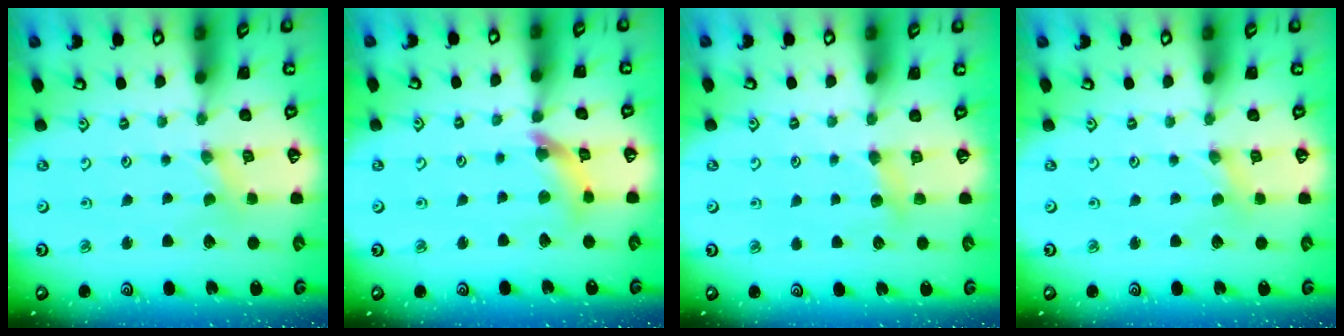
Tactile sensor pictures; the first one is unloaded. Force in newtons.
{"total": 9.3, "press": 9.2, "slide": 0.9}
{"total": 4.7, "press": 4.6, "slide": 0.7}
{"total": 0.0}